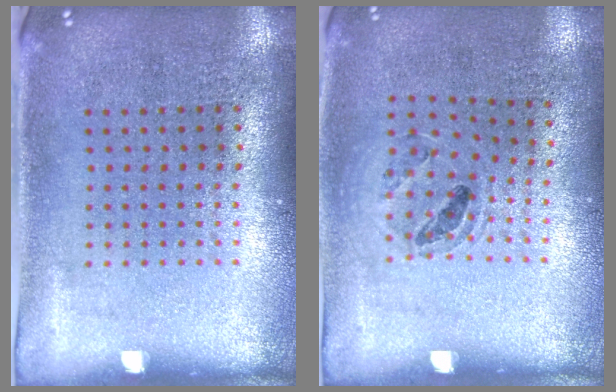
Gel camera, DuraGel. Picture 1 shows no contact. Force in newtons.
{"total": 0.9, "press": 0.9, "slide": 0.1}